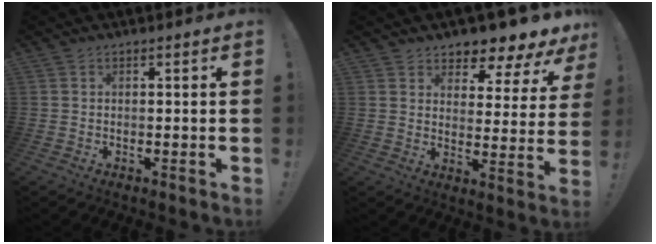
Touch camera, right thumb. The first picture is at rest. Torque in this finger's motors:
{"motor_torque": [0.98, 1.02, 0.84, 0.60, 0.00]}